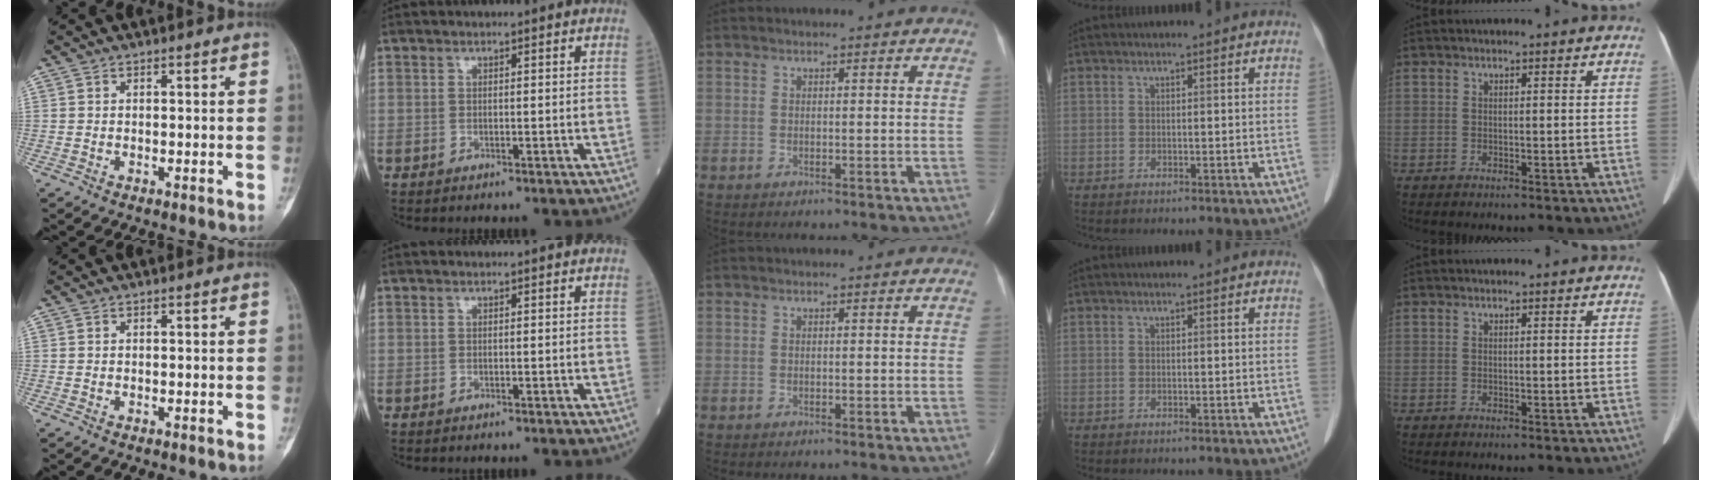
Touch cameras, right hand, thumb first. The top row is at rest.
{}